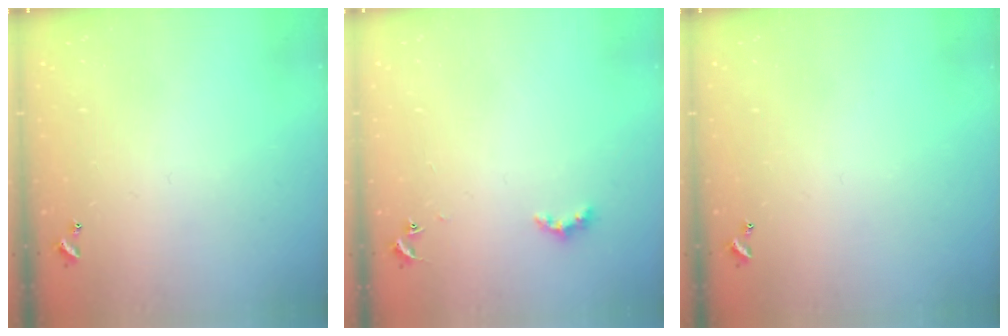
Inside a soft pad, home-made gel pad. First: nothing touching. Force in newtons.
{"total": 3.1, "press": 3.0, "slide": 0.6}
{"total": 0.0}